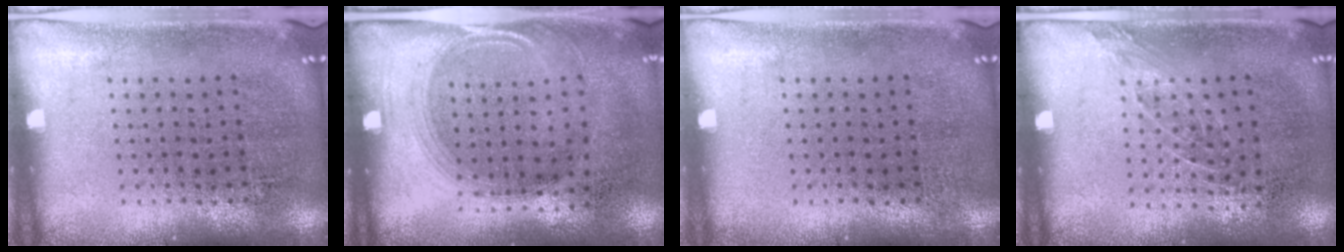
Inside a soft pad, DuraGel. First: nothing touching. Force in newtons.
{"total": 1.5, "press": 1.3, "slide": 0.7}
{"total": 0.0}
{"total": 1.0, "press": 0.8, "slide": 0.7}